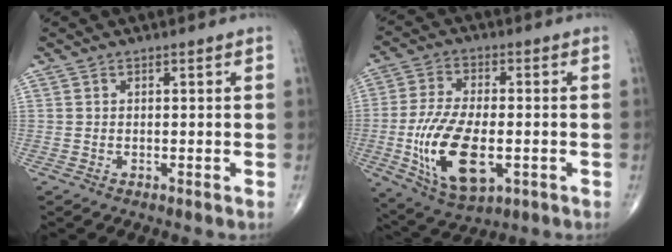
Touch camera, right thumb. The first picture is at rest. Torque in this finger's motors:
{"motor_torque": [0.07, 0.93, 0.98, 0.52, 0.10]}